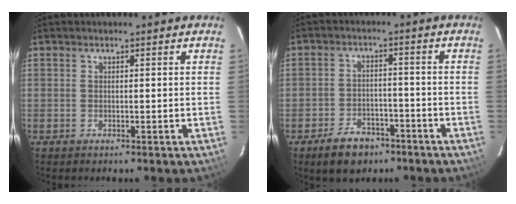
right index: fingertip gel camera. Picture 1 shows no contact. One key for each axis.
{"total": 7.9, "fx": -5.2, "fy": 5.0, "fz": 3.1, "tx": -0.078, "ty": 0.018, "tz": -0.069}